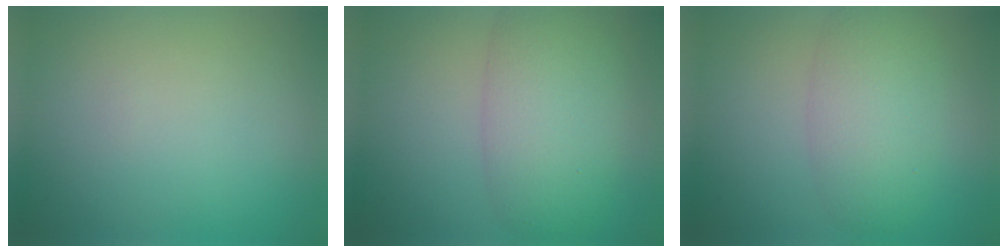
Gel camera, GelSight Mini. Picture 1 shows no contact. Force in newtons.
{"total": 6.9, "press": 6.9, "slide": 0.2}
{"total": 5.3, "press": 5.3, "slide": 0.2}